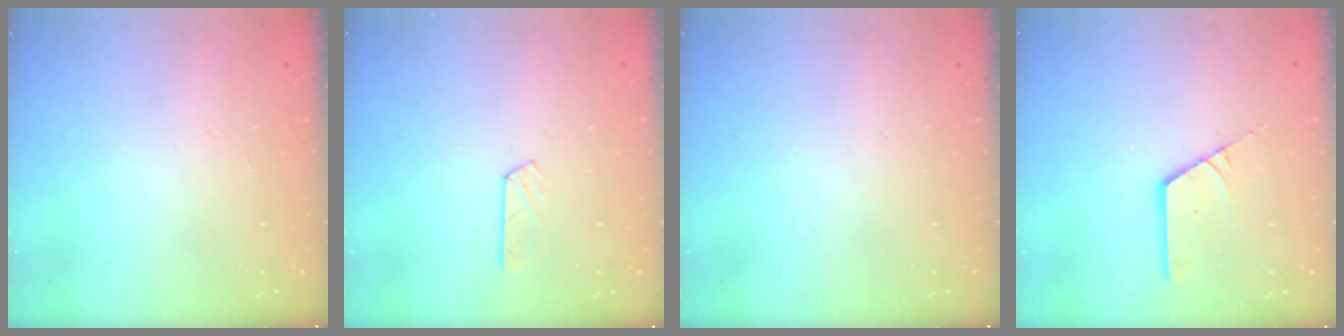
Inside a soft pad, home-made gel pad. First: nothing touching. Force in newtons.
{"total": 2.8, "press": 2.8, "slide": 0.4}
{"total": 0.0}
{"total": 2.9, "press": 2.9, "slide": 0.1}